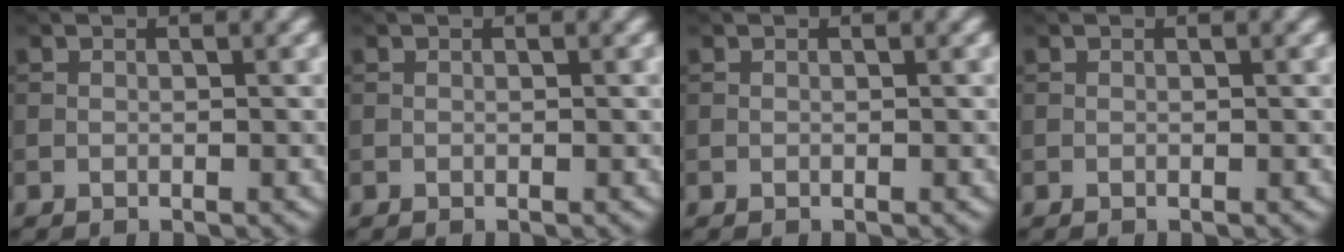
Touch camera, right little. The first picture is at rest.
{"total": 0.0}
{"total": 0.0}
{"total": 0.0}